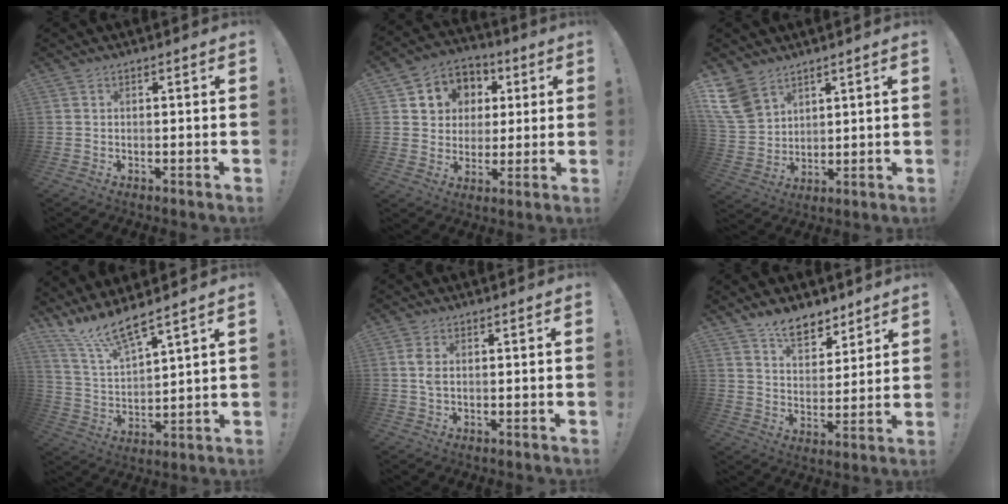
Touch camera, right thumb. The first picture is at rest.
{"total": 8.8, "force": [2.0, 8.4, 1.9], "torque": [-0.023, -0.018, 0.045]}
{"total": 10.4, "force": [7.2, 6.4, 4.0], "torque": [-0.088, -0.043, 0.145]}
{"total": 11.2, "force": [10.0, 1.1, 4.9], "torque": [-0.121, -0.065, 0.181]}
{"total": 2.9, "force": [0.5, 1.5, 2.4], "torque": [-0.048, 0.006, 0.008]}
{"total": 10.1, "force": [7.5, 5.1, 4.4], "torque": [-0.063, -0.048, 0.141]}